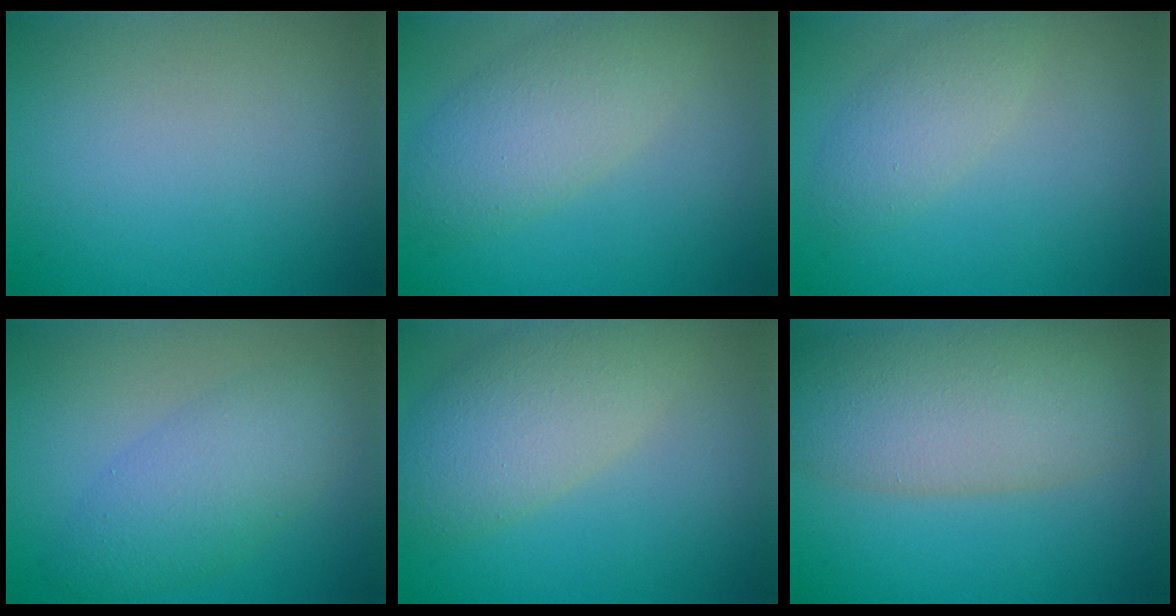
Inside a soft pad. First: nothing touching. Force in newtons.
{"total": 5.0, "press": 5.0, "slide": 0.3}
{"total": 2.7, "press": 2.7, "slide": 0.1}
{"total": 4.9, "press": 4.9, "slide": 0.1}
{"total": 6.3, "press": 6.3, "slide": 0.5}
{"total": 9.0, "press": 9.0, "slide": 0.6}